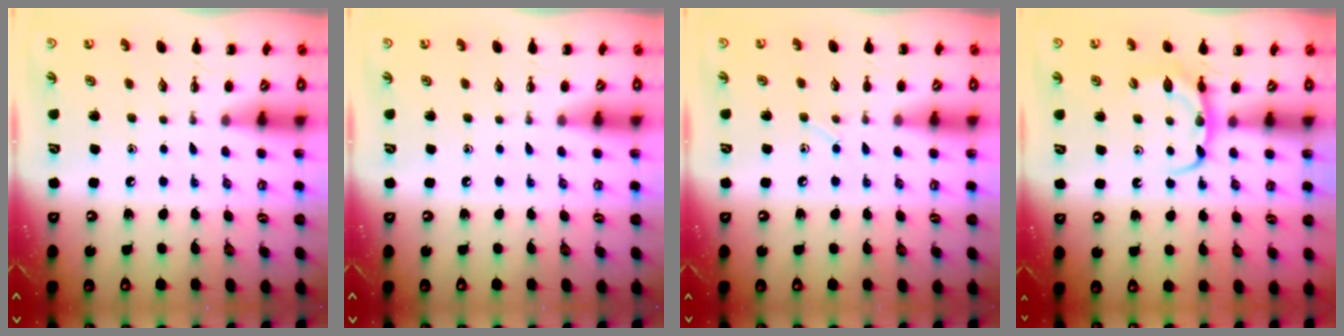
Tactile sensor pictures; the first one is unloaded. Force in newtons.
{"total": 0.0}
{"total": 4.7, "press": 4.5, "slide": 1.4}
{"total": 6.5, "press": 6.5, "slide": 0.3}